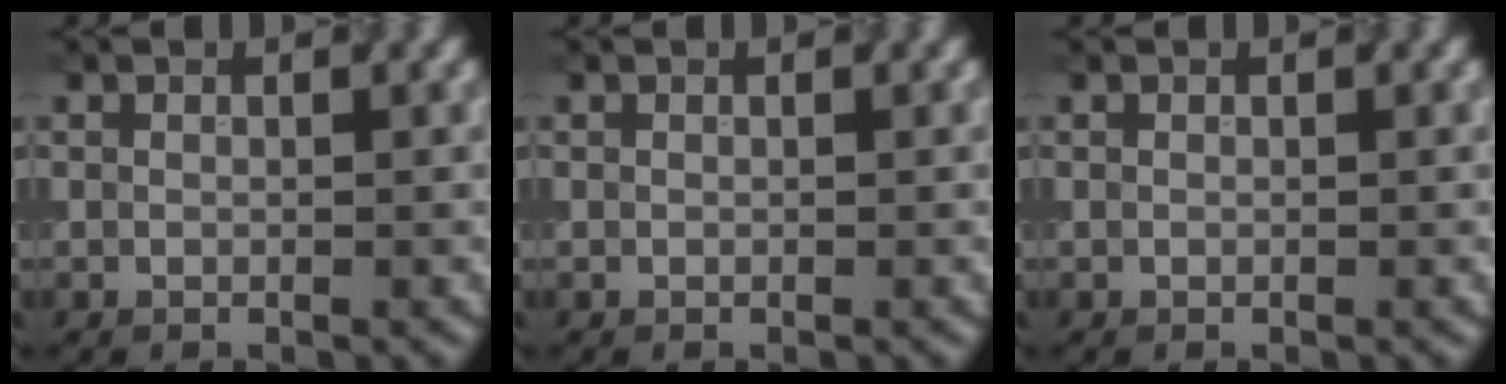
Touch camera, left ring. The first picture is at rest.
{"total": 0.0}
{"total": 0.0}